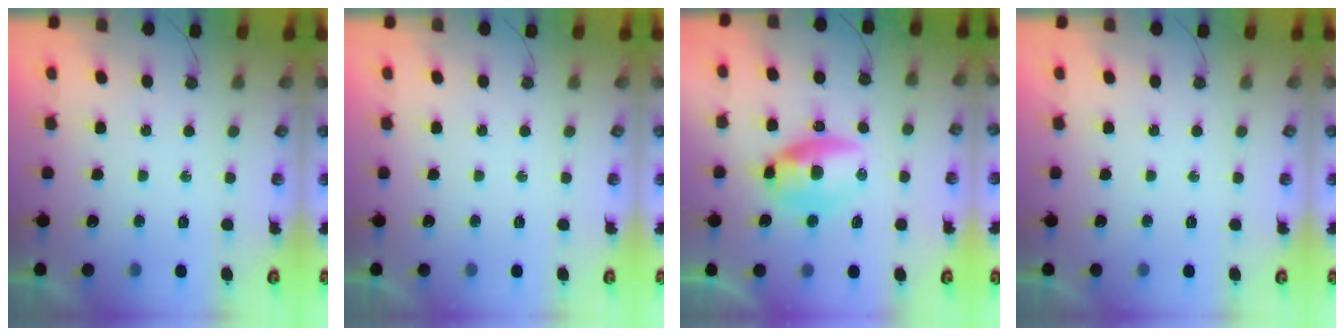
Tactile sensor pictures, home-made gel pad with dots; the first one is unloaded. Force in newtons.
{"total": 0.0}
{"total": 8.7, "press": 8.6, "slide": 0.8}
{"total": 0.0}